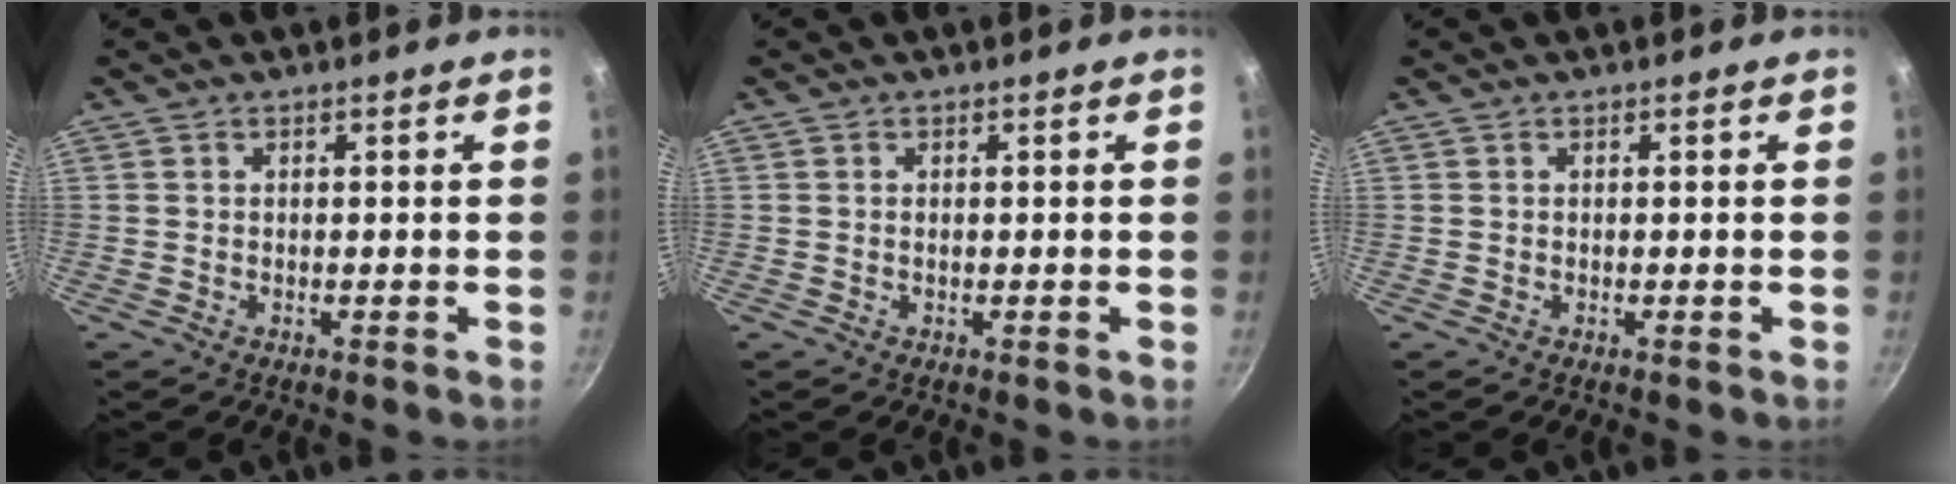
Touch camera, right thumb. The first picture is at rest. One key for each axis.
{"total": 0.0}
{"total": 0.0}